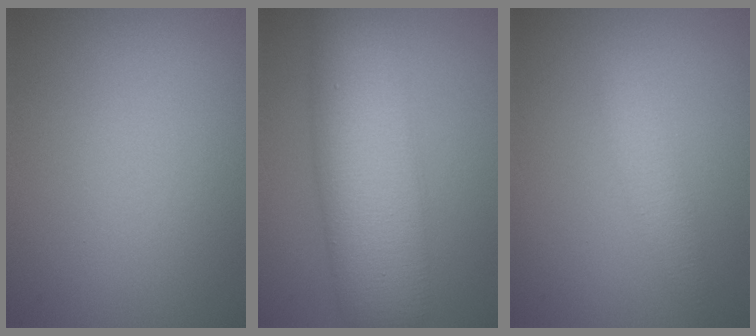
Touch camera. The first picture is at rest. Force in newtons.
{"total": 9.3, "press": 9.3, "slide": 0.1}
{"total": 1.9, "press": 1.9, "slide": 0.1}